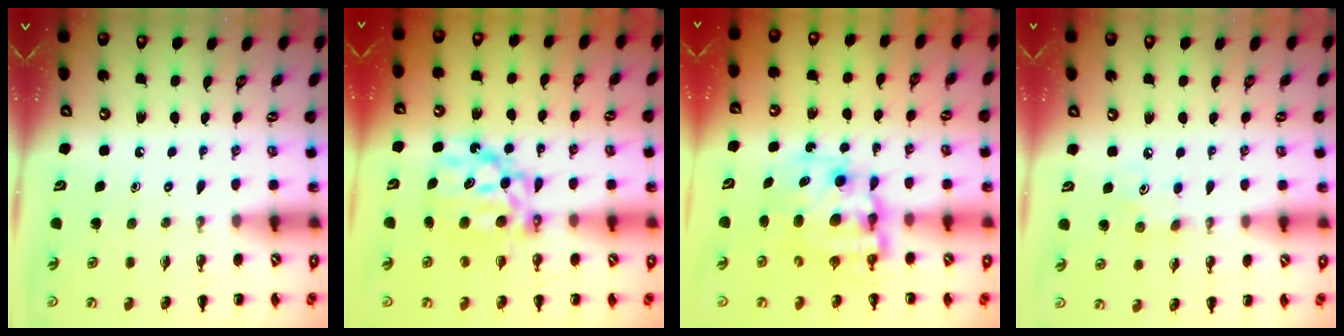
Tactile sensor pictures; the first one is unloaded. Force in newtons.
{"total": 8.7, "press": 8.6, "slide": 1.4}
{"total": 10.9, "press": 10.5, "slide": 2.9}
{"total": 4.4, "press": 4.3, "slide": 0.8}